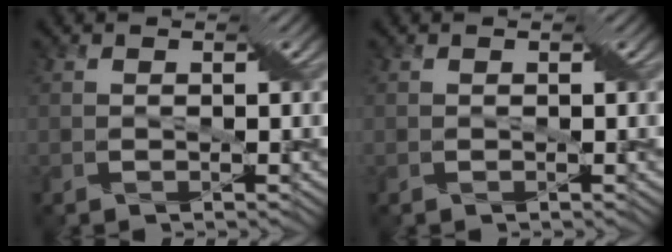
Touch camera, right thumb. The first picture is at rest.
{"total": 0.0}